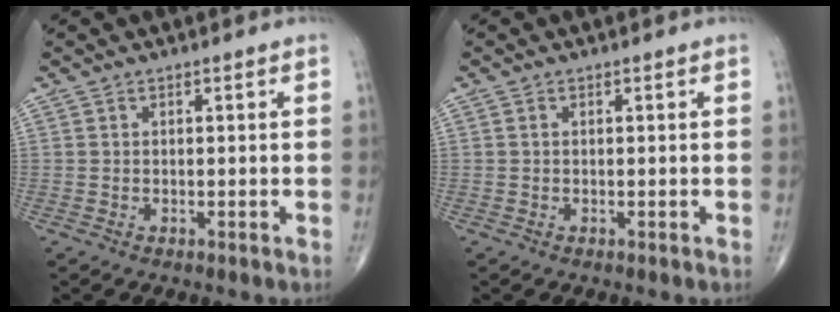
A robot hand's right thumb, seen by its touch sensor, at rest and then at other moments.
{"total": 0.0}